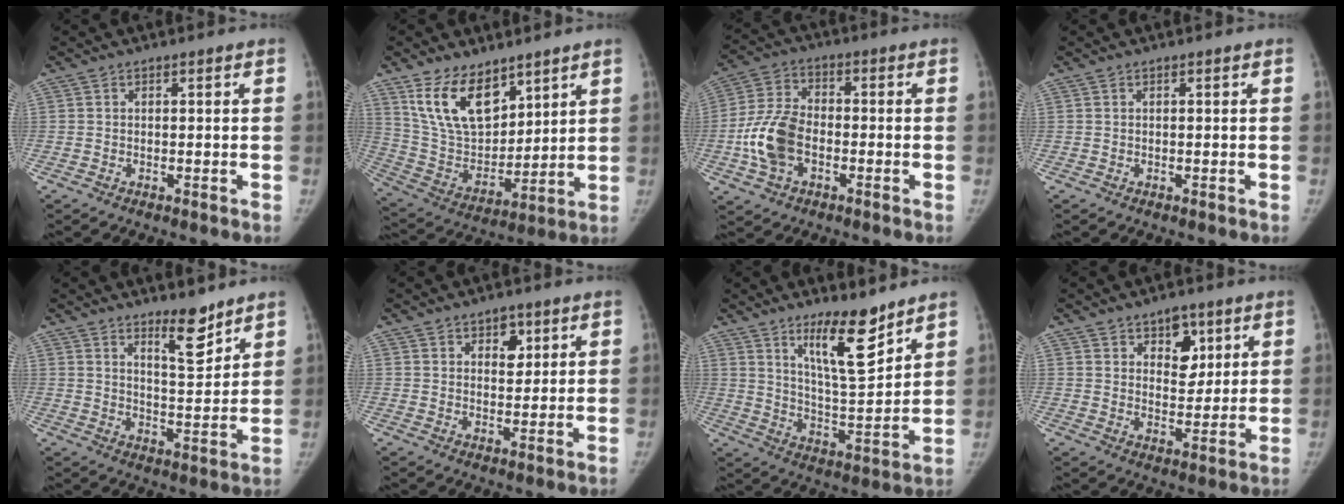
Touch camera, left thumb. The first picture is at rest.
{"total": 15.7, "force": [9.8, 8.7, 8.8], "torque": [-0.120, -0.055, 0.204]}
{"total": 11.5, "force": [-2.8, 7.5, 8.2], "torque": [-0.162, 0.022, -0.057]}
{"total": 0.0}
{"total": 7.6, "force": [5.7, 2.1, 4.5], "torque": [-0.051, -0.052, 0.092]}
{"total": 3.1, "force": [1.6, 2.1, 1.7], "torque": [-0.006, -0.008, 0.024]}
{"total": 12.2, "force": [8.4, 2.8, 8.4], "torque": [-0.120, -0.075, 0.151]}
{"total": 7.3, "force": [3.7, 4.8, 4.0], "torque": [-0.022, -0.022, 0.058]}